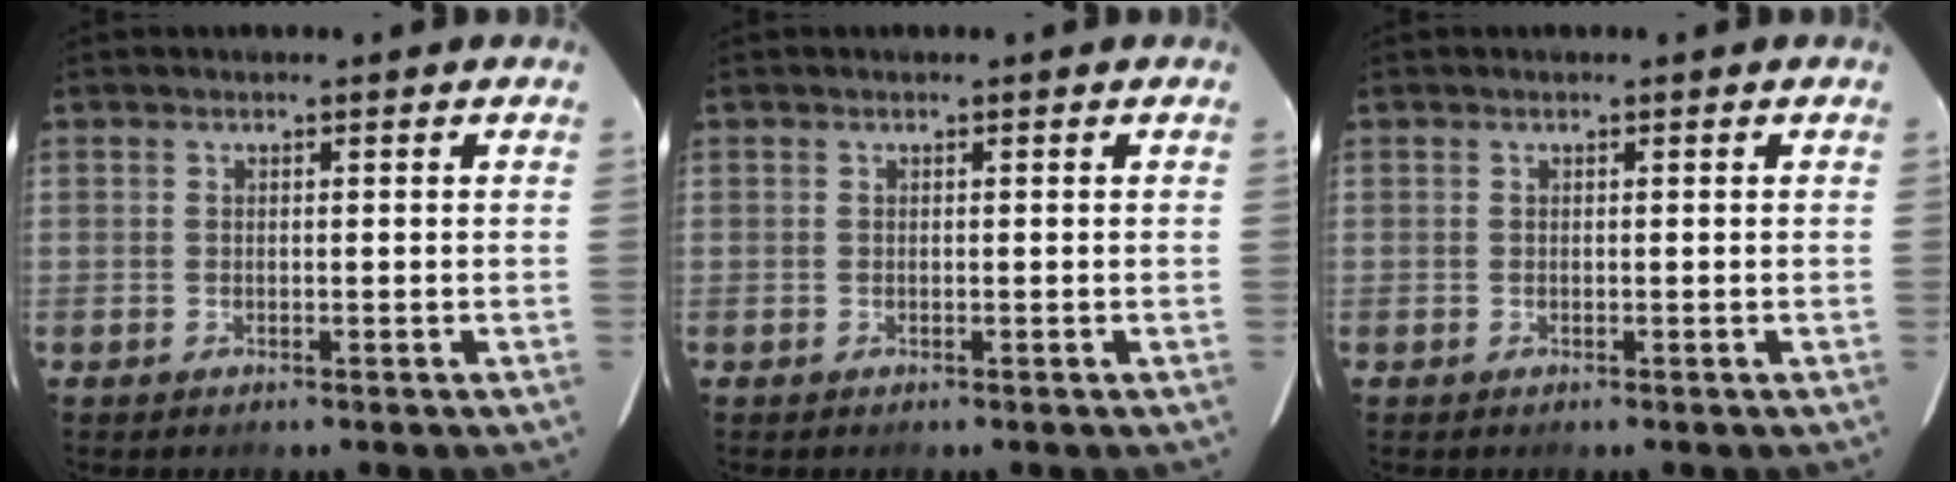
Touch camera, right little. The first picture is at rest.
{"total": 0.0}
{"total": 0.0}